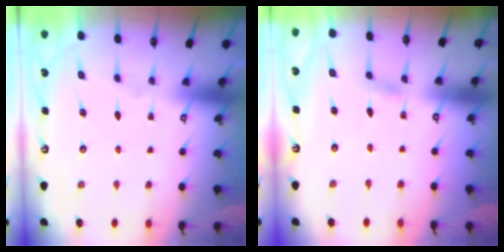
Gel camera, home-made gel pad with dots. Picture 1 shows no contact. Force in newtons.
{"total": 2.4, "press": 2.4, "slide": 0.3}